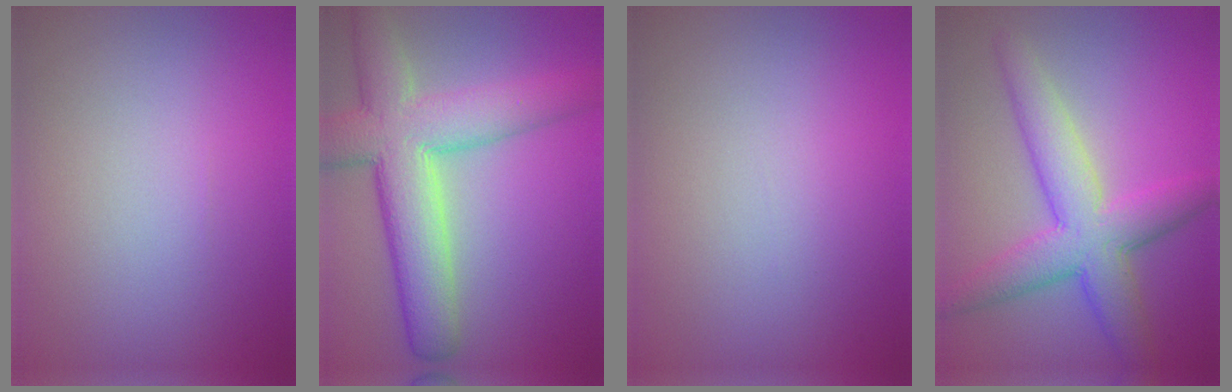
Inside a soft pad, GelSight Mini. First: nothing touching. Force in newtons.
{"total": 9.1, "press": 9.0, "slide": 0.7}
{"total": 0.0}
{"total": 6.5, "press": 6.5, "slide": 0.2}